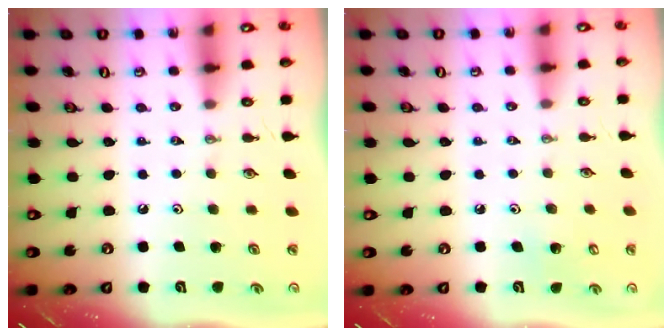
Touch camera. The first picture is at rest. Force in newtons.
{"total": 2.9, "press": 2.9, "slide": 0.3}